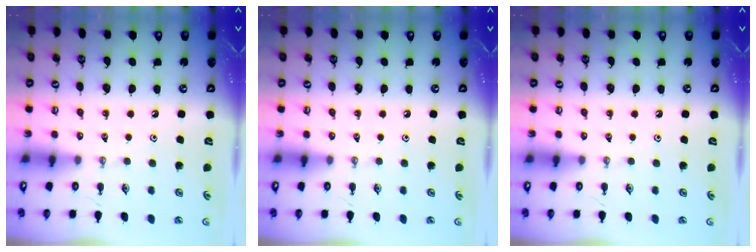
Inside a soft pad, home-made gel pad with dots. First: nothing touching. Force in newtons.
{"total": 0.0}
{"total": 0.0}